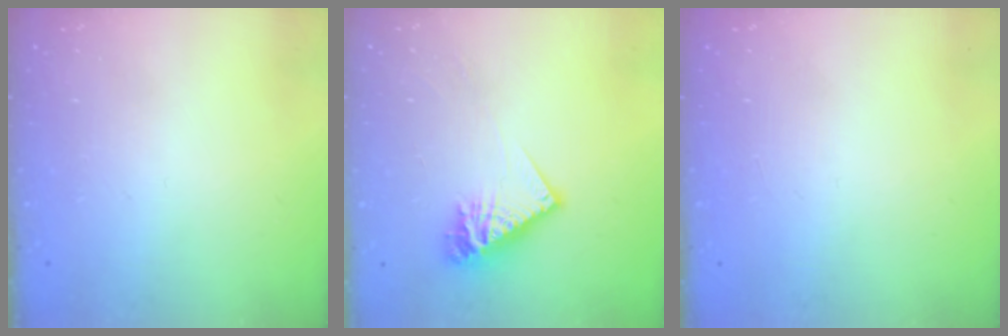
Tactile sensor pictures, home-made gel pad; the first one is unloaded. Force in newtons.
{"total": 10.7, "press": 10.6, "slide": 1.0}
{"total": 0.0}